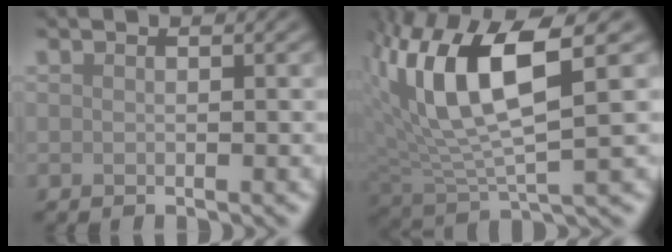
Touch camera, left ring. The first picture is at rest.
{"total": 9.4, "force": [2.6, 3.3, 8.4], "torque": [-0.172, 0.000, 0.045]}